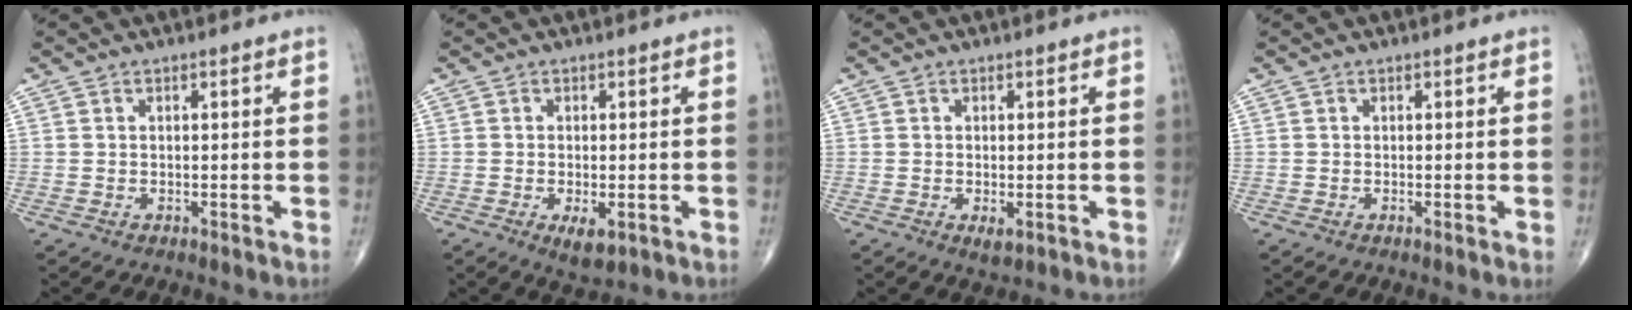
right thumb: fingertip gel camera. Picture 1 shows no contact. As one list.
[{"total": 3.9, "force": [-1.3, 1.6, 3.3], "torque": [-0.050, -0.009, -0.015]}, {"total": 2.0, "force": [-0.6, 0.8, 1.7], "torque": [-0.027, -0.005, -0.004]}, {"total": 0.7, "force": [0.0, 0.0, 0.7], "torque": [-0.016, -0.002, 0.000]}]